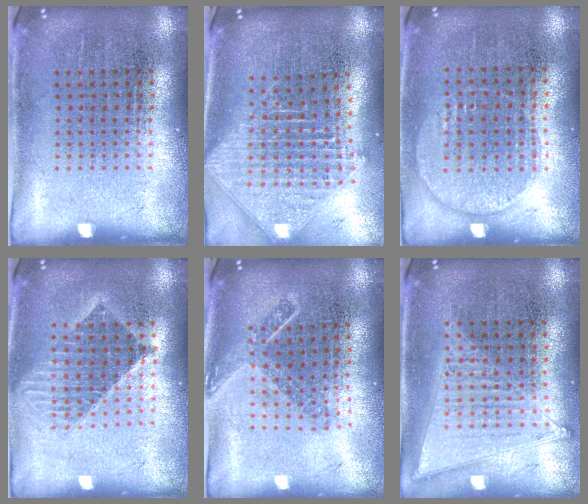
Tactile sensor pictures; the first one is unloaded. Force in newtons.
{"total": 2.5, "press": 1.9, "slide": 1.6}
{"total": 1.0, "press": 0.9, "slide": 0.4}
{"total": 1.6, "press": 1.4, "slide": 0.9}
{"total": 1.7, "press": 1.3, "slide": 1.1}
{"total": 1.1, "press": 1.1, "slide": 0.1}